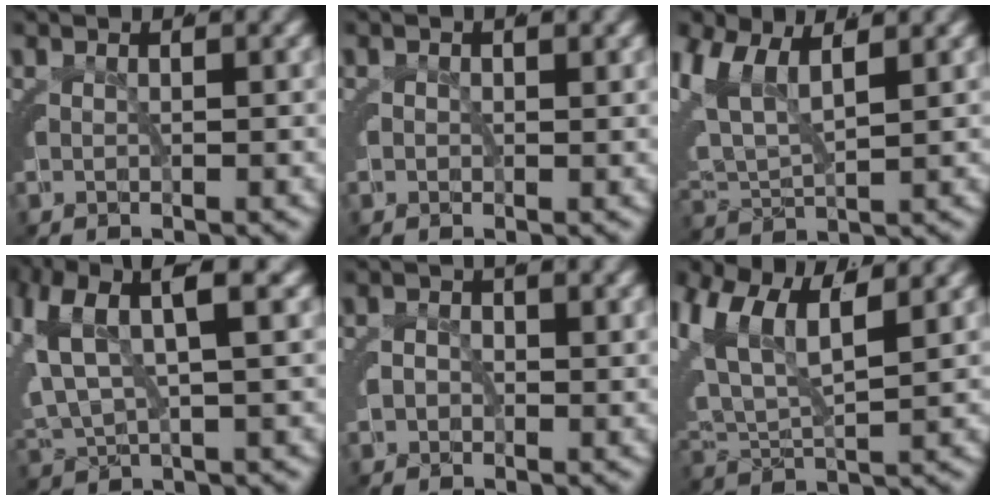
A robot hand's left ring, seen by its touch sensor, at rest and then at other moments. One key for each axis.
{"total": 1.0, "fx": -0.1, "fy": 0.9, "fz": 0.3, "tx": -0.001, "ty": -0.004, "tz": 0.000}
{"total": 7.1, "fx": 2.0, "fy": 5.7, "fz": 3.8, "tx": -0.112, "ty": -0.014, "tz": 0.032}
{"total": 7.9, "fx": 2.2, "fy": 5.4, "fz": 5.4, "tx": -0.129, "ty": -0.005, "tz": 0.038}
{"total": 3.2, "fx": -0.3, "fy": 3.1, "fz": 1.0, "tx": -0.013, "ty": -0.010, "tz": -0.004}
{"total": 8.3, "fx": 2.6, "fy": 6.4, "fz": 4.6, "tx": -0.132, "ty": -0.016, "tz": 0.040}